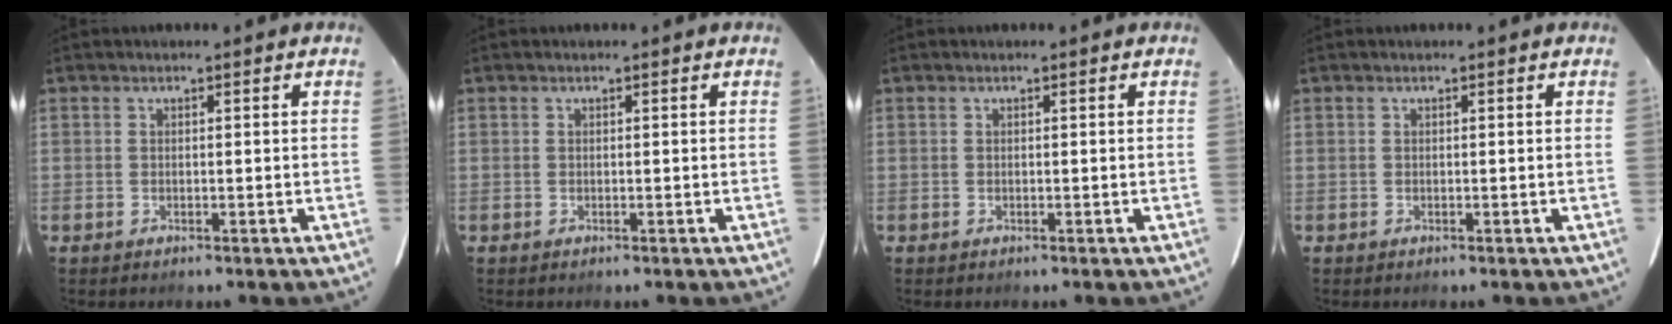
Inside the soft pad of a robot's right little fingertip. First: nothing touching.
{"total": 0.0}
{"total": 0.0}
{"total": 0.0}